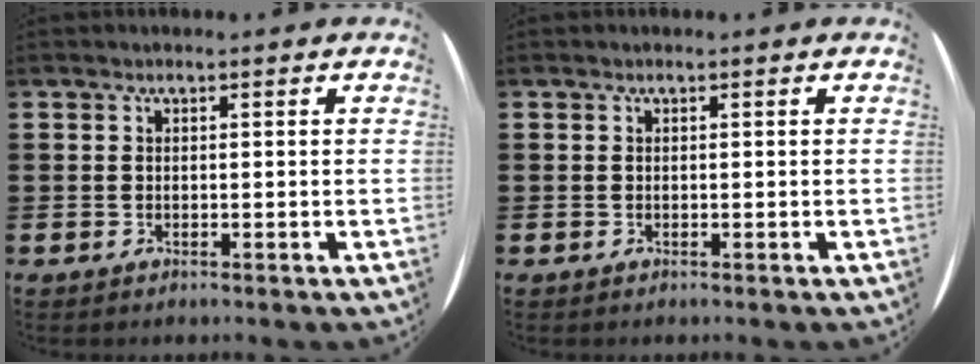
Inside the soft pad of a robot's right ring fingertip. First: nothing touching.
{"total": 0.0}